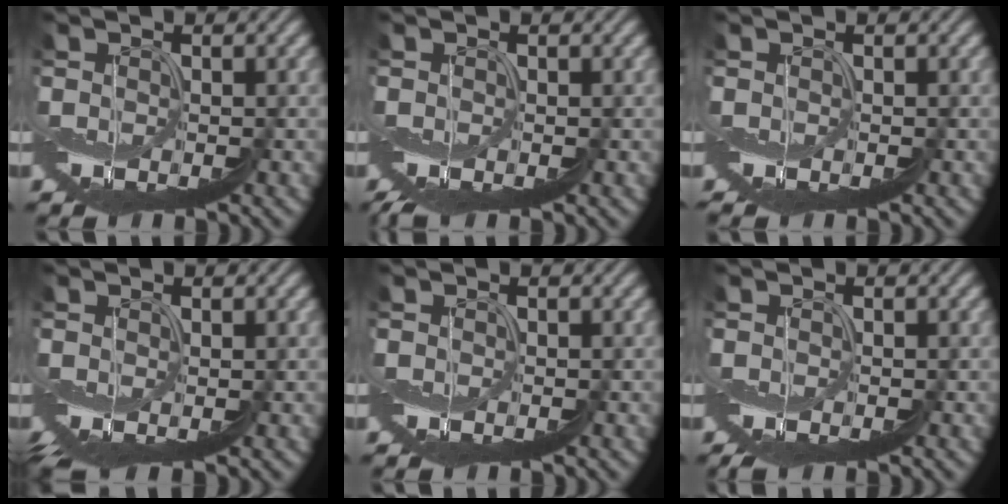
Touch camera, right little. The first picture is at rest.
{"total": 2.0, "force": [-1.8, 0.2, 0.9], "torque": [-0.019, -0.005, -0.034]}
{"total": 1.1, "force": [-0.8, 0.3, 0.6], "torque": [-0.009, -0.003, -0.014]}
{"total": 1.5, "force": [-1.2, 0.2, 0.9], "torque": [-0.030, -0.009, -0.020]}
{"total": 0.0}
{"total": 0.8, "force": [-0.7, 0.0, 0.4], "torque": [-0.006, 0.000, -0.012]}